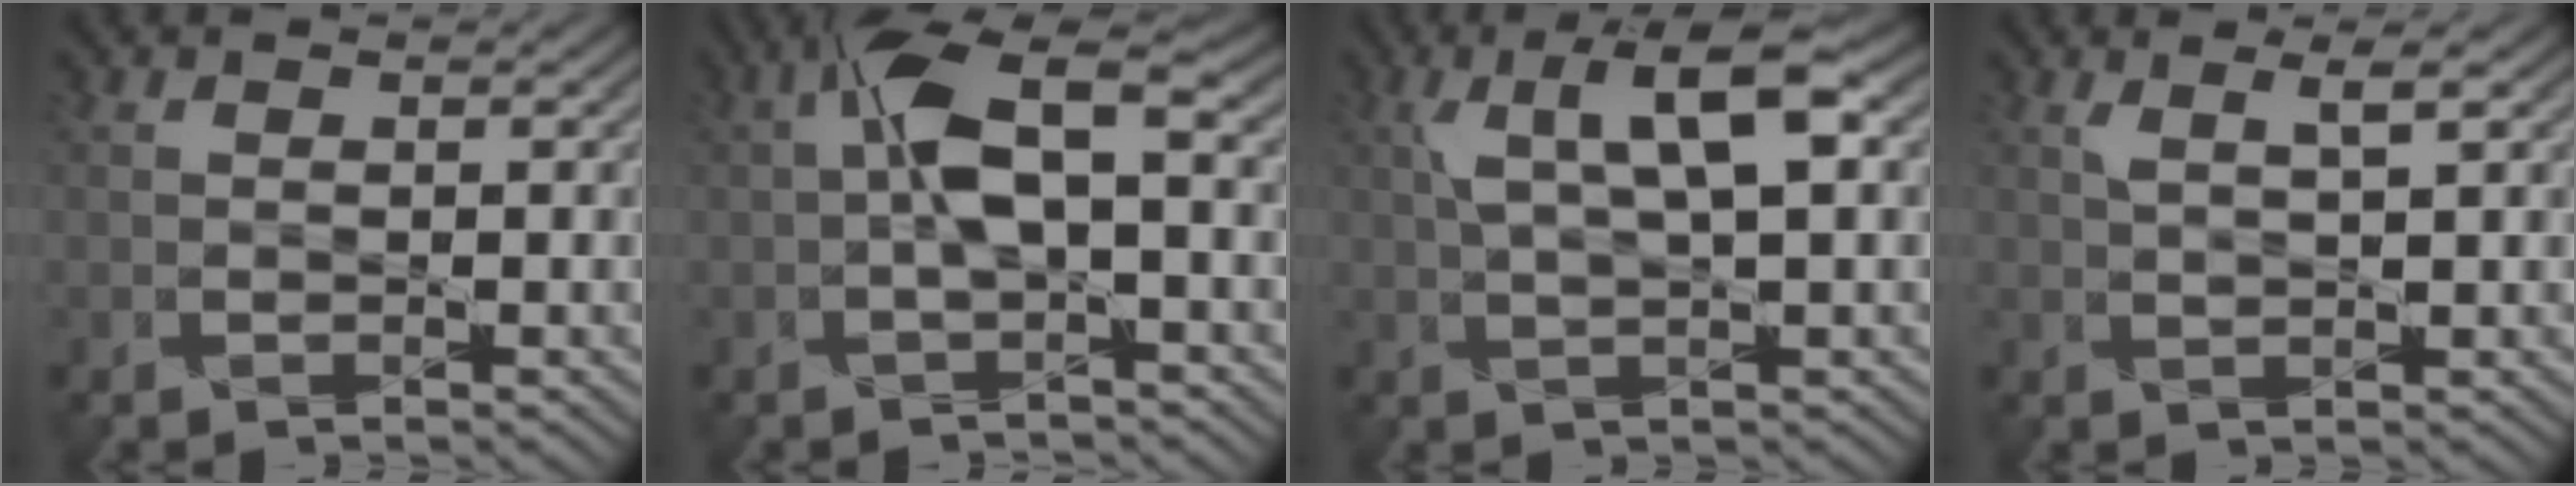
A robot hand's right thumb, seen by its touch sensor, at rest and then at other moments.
{"total": 5.5, "force": [0.5, 1.6, 5.3], "torque": [-0.111, 0.017, 0.003]}
{"total": 6.2, "force": [2.2, 1.2, 5.7], "torque": [-0.100, 0.013, 0.038]}
{"total": 1.9, "force": [1.3, 0.0, 1.4], "torque": [-0.018, 0.009, 0.023]}